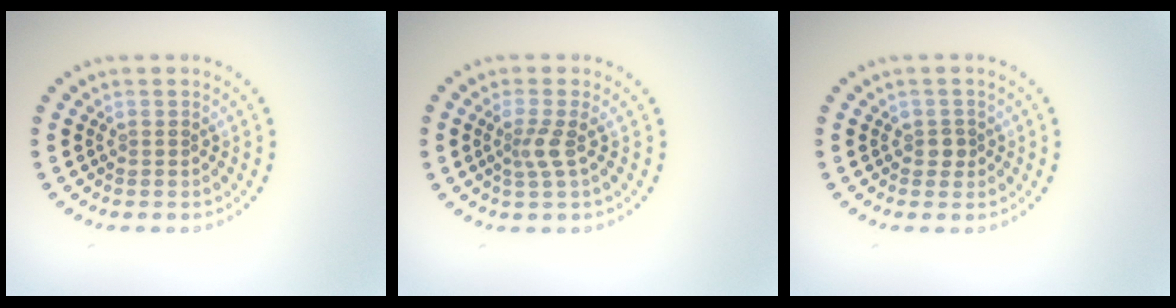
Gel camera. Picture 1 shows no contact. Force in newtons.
{"total": 2.0, "press": 1.5, "slide": 1.4}
{"total": 1.1, "press": 1.0, "slide": 0.6}